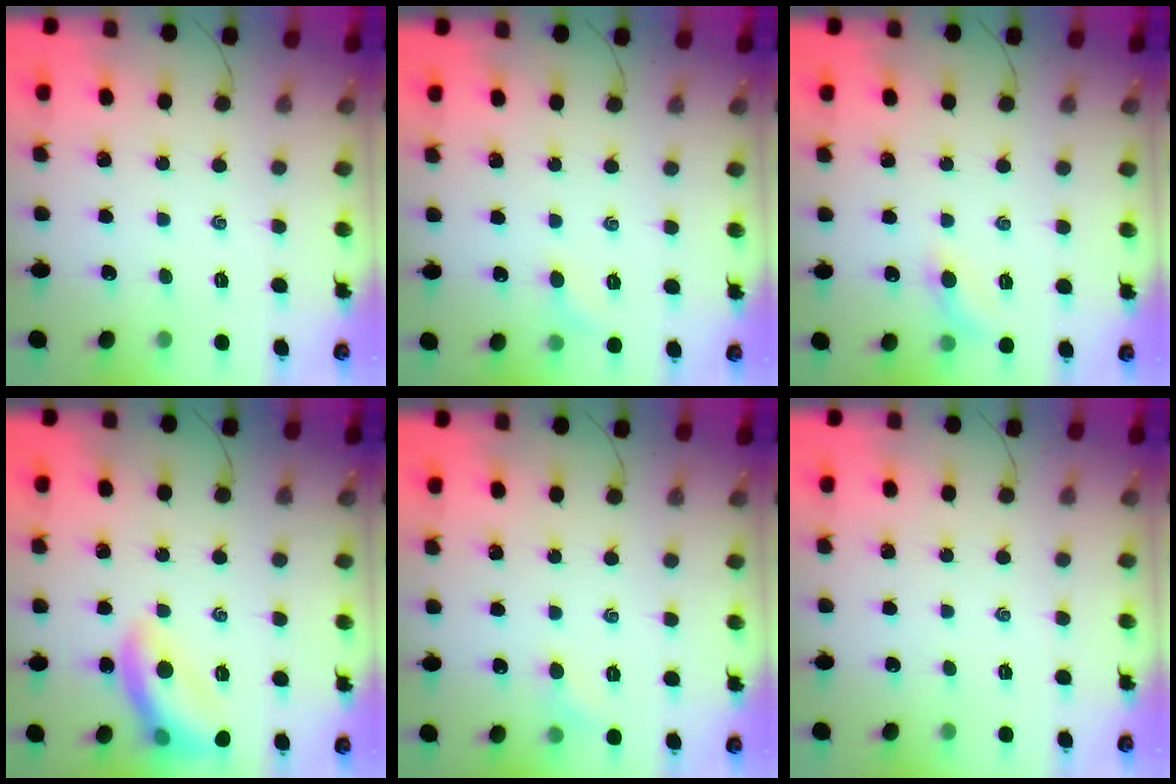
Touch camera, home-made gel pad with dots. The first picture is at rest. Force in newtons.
{"total": 4.2, "press": 4.0, "slide": 1.2}
{"total": 5.6, "press": 5.3, "slide": 2.0}
{"total": 12.6, "press": 12.6, "slide": 0.9}
{"total": 4.2, "press": 4.0, "slide": 1.3}
{"total": 0.0}